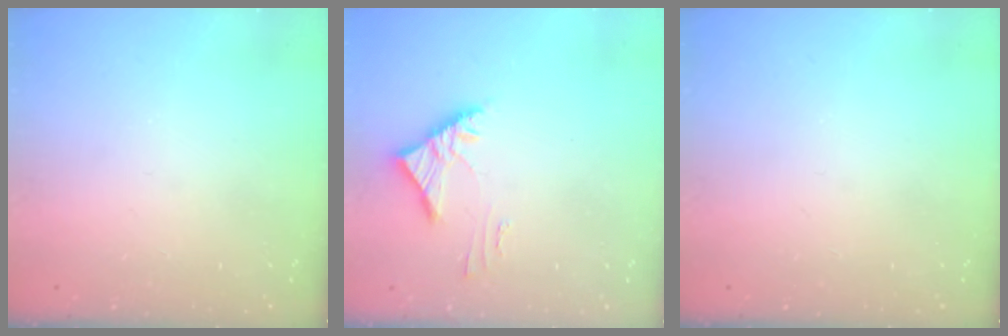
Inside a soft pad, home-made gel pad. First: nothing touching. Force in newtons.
{"total": 4.0, "press": 3.9, "slide": 0.9}
{"total": 0.0}